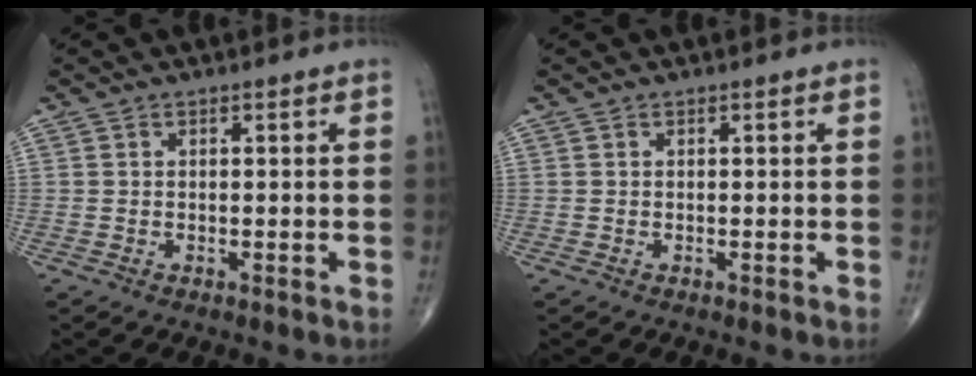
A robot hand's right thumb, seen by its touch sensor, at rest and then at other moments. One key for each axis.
{"total": 0.0}